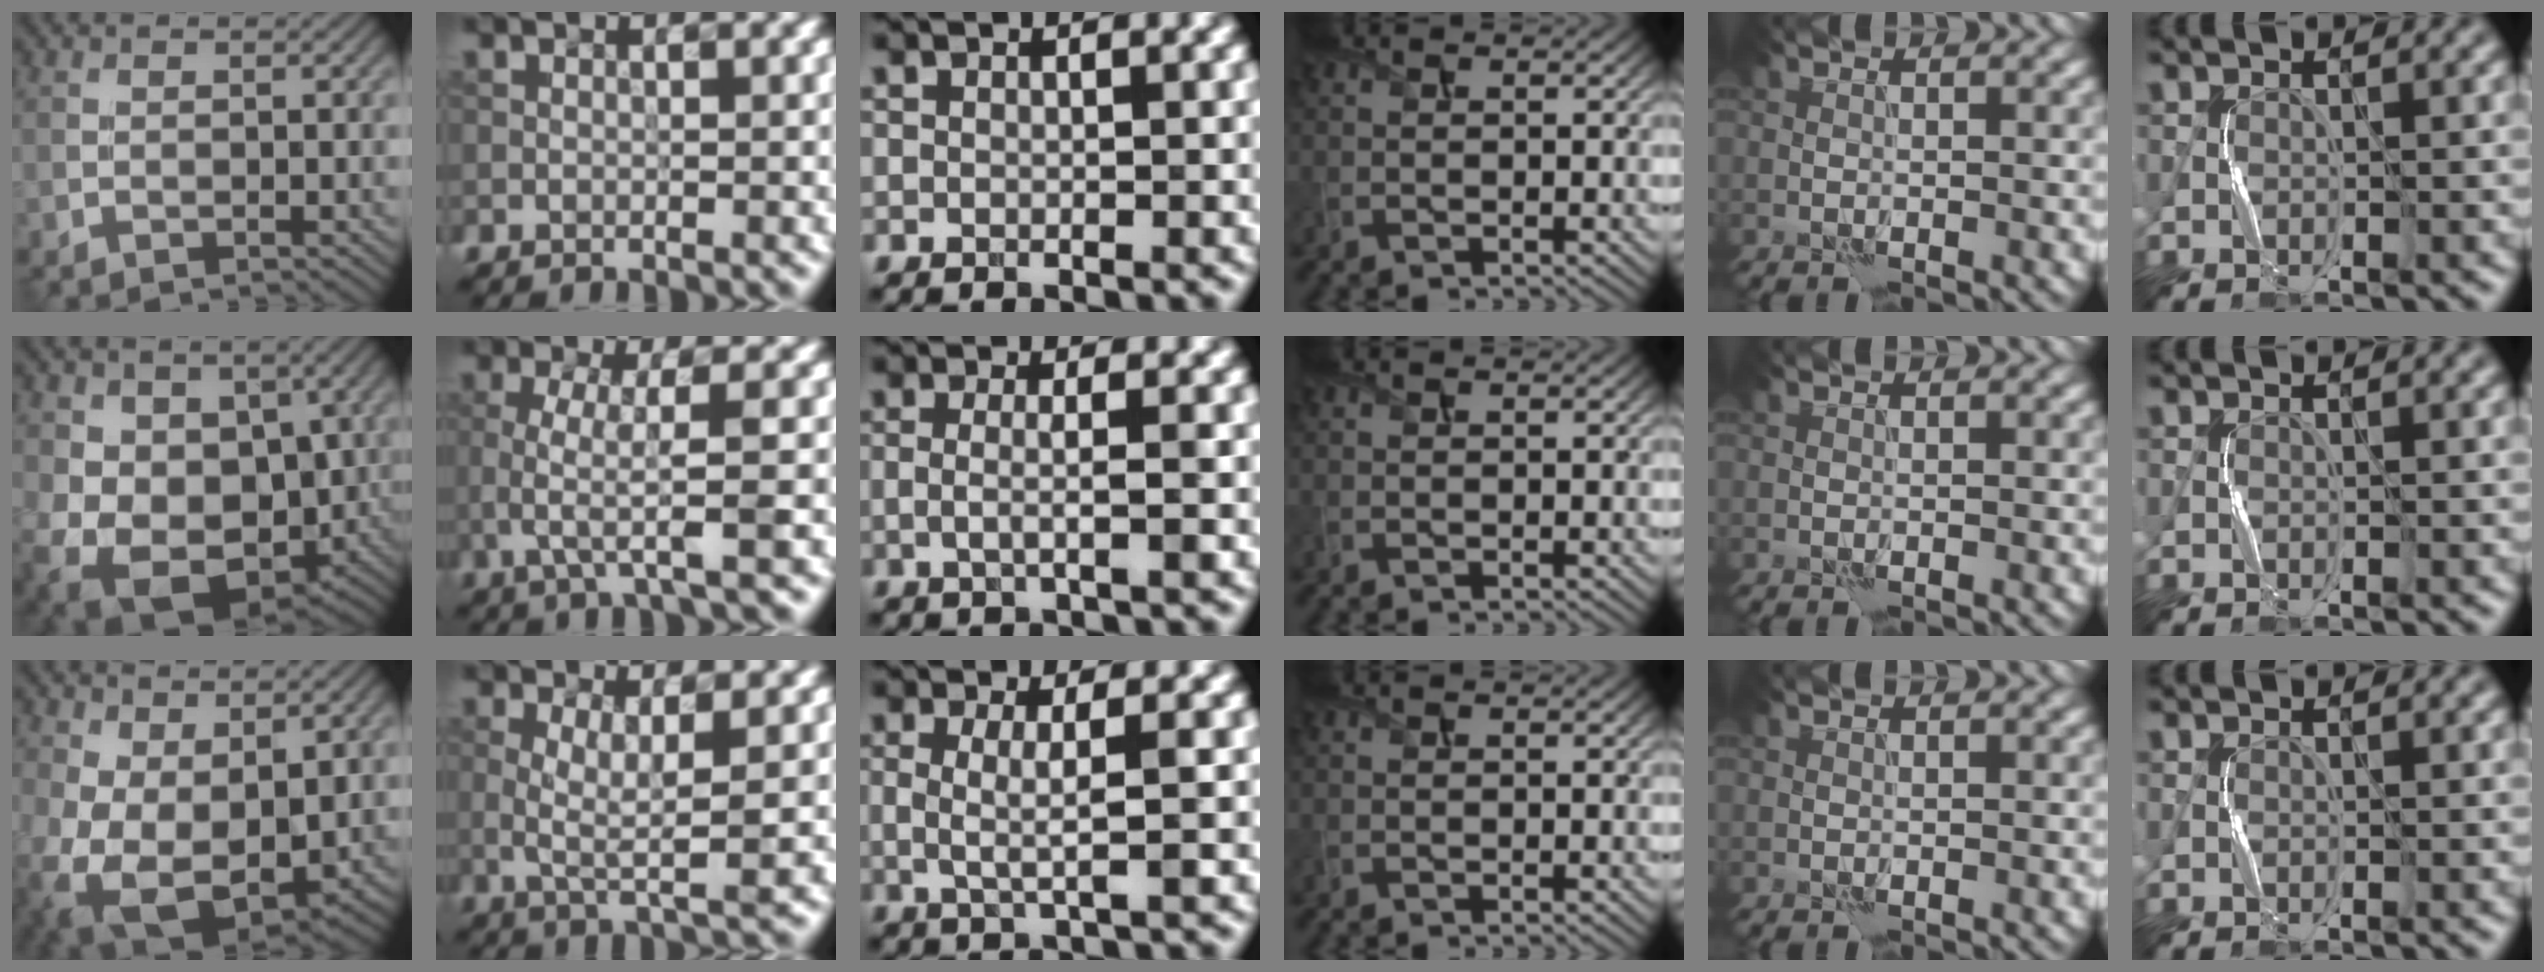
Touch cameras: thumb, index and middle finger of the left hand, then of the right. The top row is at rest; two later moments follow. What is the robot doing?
{"motion": "squeeze", "object": "sponge"}